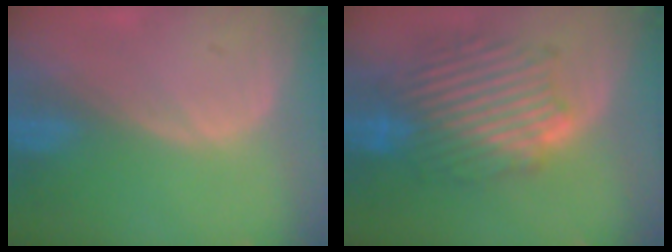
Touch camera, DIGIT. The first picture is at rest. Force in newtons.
{"total": 10.2, "press": 10.2, "slide": 0.4}